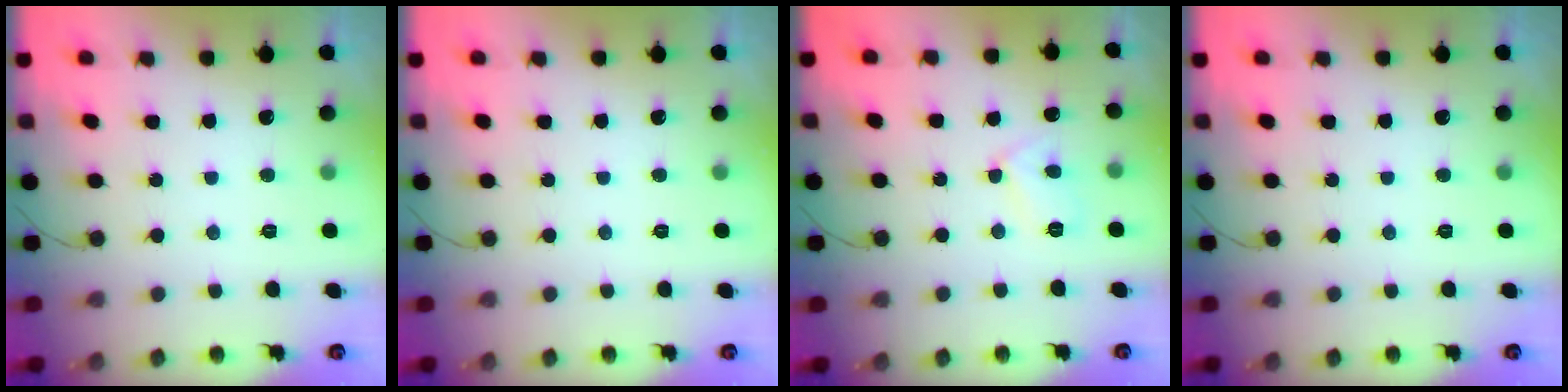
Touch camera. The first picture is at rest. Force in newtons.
{"total": 0.0}
{"total": 5.1, "press": 5.1, "slide": 0.4}
{"total": 0.0}